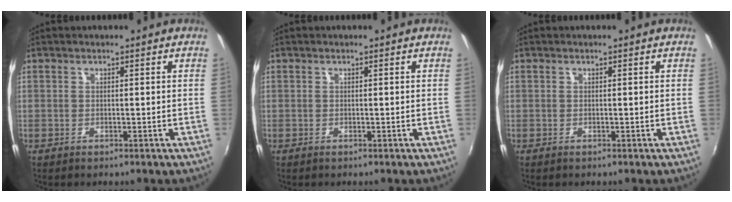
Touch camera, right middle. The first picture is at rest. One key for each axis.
{"total": 0.0}
{"total": 0.0}